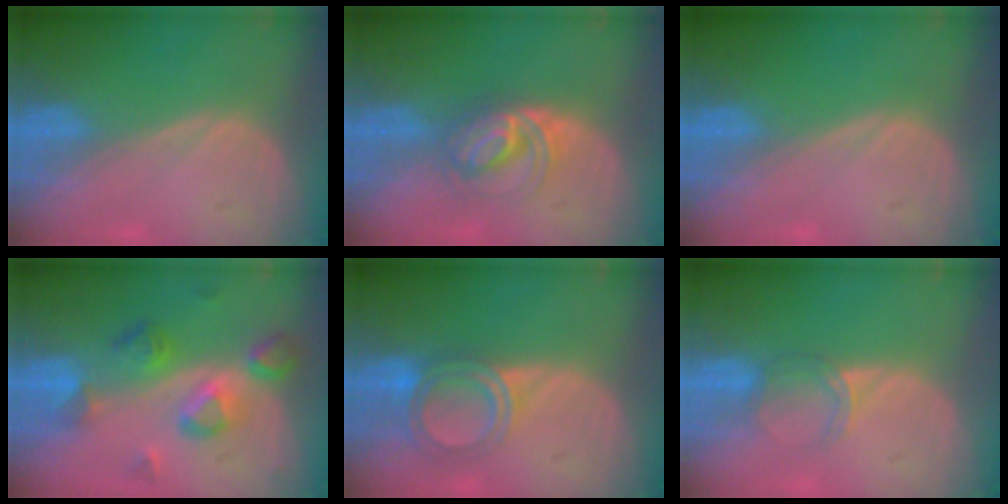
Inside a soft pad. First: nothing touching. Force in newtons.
{"total": 5.5, "press": 5.4, "slide": 1.3}
{"total": 0.0}
{"total": 7.5, "press": 7.5, "slide": 0.9}
{"total": 6.0, "press": 5.4, "slide": 2.6}
{"total": 3.1, "press": 2.7, "slide": 1.5}